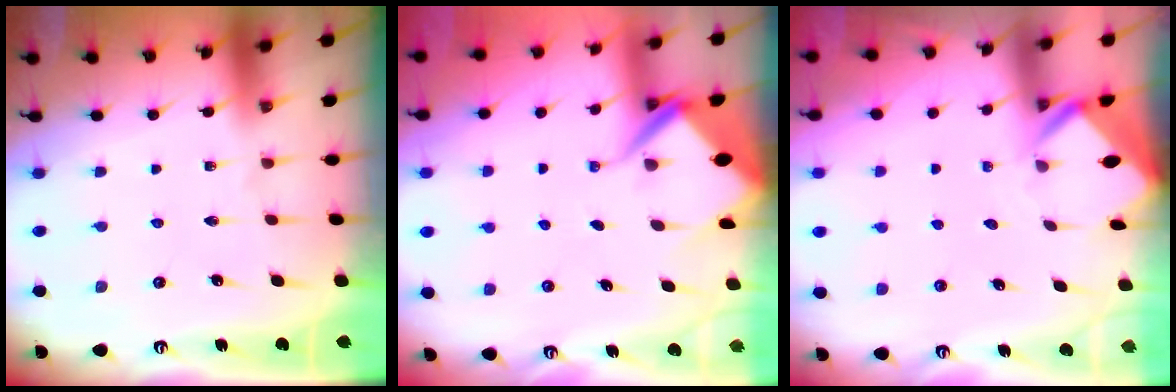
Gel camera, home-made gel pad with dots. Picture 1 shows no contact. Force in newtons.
{"total": 5.2, "press": 5.2, "slide": 0.4}
{"total": 2.8, "press": 2.8, "slide": 0.2}